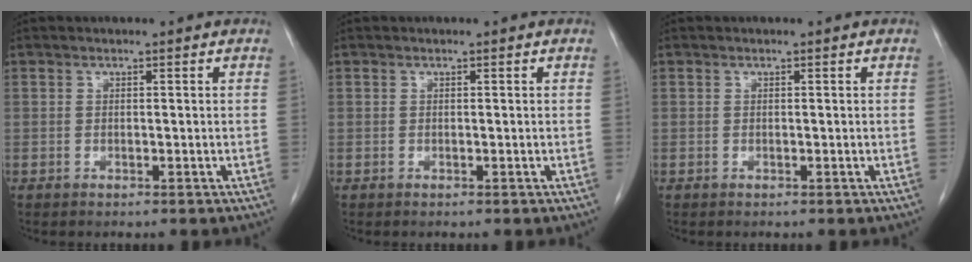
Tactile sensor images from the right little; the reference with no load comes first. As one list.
[{"total": 0.0}, {"total": 0.0}]